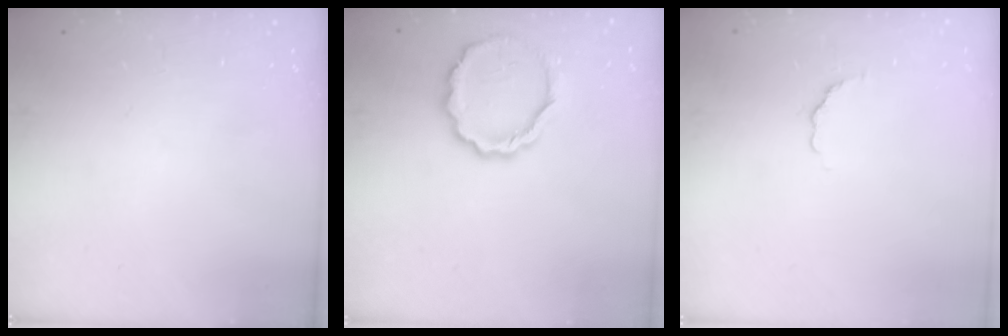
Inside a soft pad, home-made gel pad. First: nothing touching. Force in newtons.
{"total": 10.9, "press": 10.7, "slide": 2.0}
{"total": 1.8, "press": 1.6, "slide": 0.8}